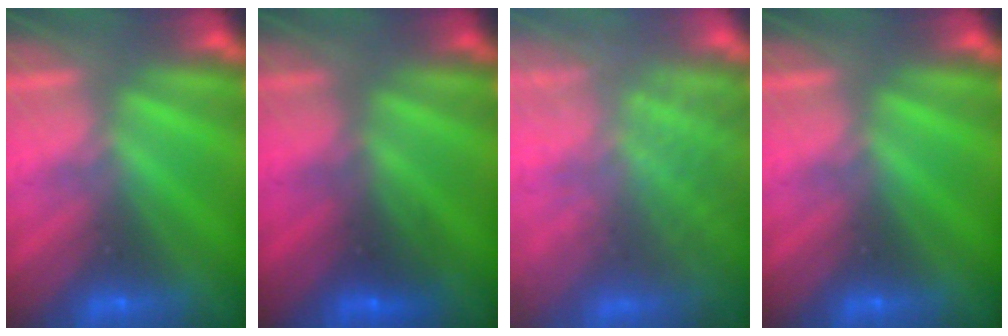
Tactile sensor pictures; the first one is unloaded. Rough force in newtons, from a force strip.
{"total": 2.7}
{"total": 7.4}
{"total": 0.0}